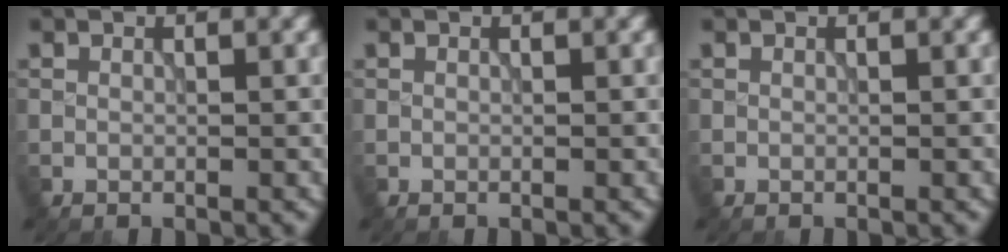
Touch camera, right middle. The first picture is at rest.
{"total": 0.0}
{"total": 0.0}